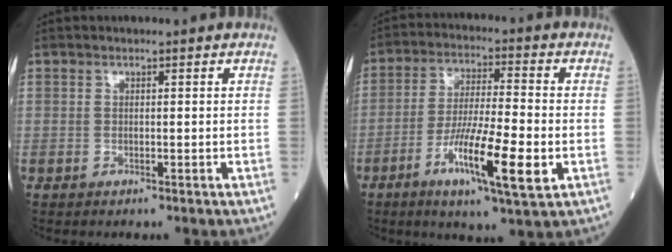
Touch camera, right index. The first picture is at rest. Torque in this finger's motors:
{"motor_torque": [1.13, -0.89, 0.32, 0.20]}